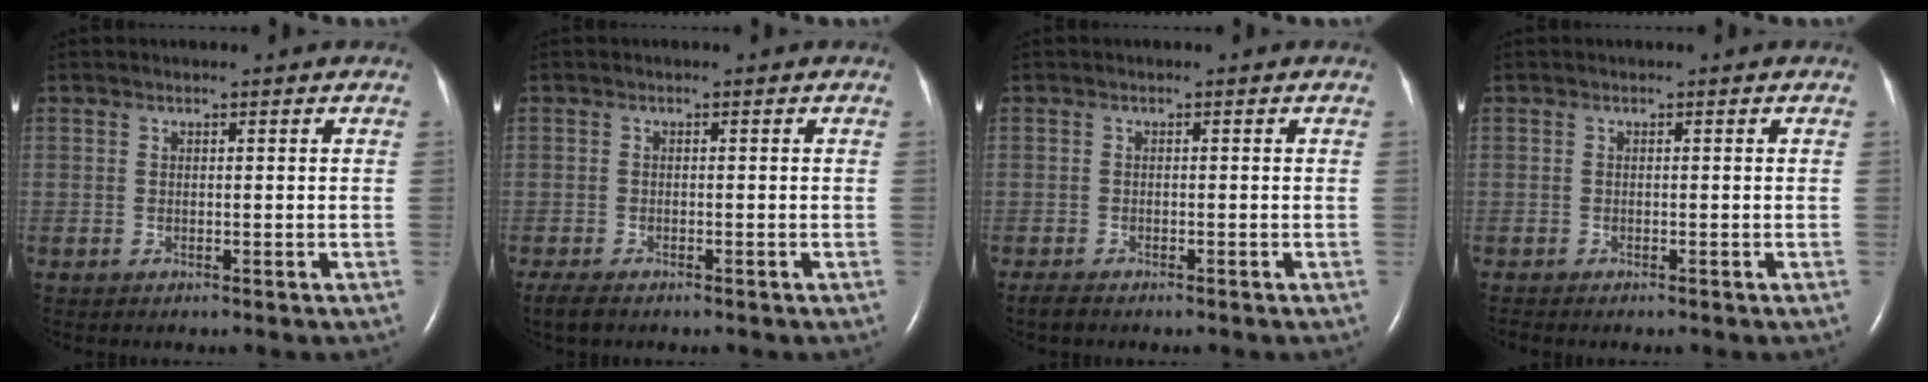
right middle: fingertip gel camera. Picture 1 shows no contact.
{"total": 3.3, "force": [-2.5, 1.2, 1.8], "torque": [-0.038, -0.009, -0.034]}
{"total": 1.4, "force": [-1.1, 0.4, 0.6], "torque": [-0.017, -0.003, -0.016]}
{"total": 0.8, "force": [-0.7, 0.2, 0.3], "torque": [-0.005, -0.002, -0.008]}